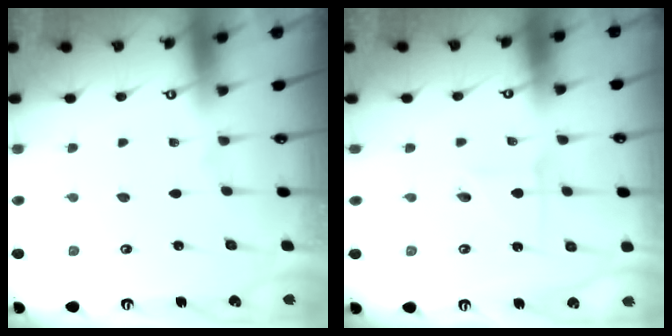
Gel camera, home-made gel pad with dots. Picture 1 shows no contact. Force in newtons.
{"total": 2.5, "press": 2.5, "slide": 0.1}